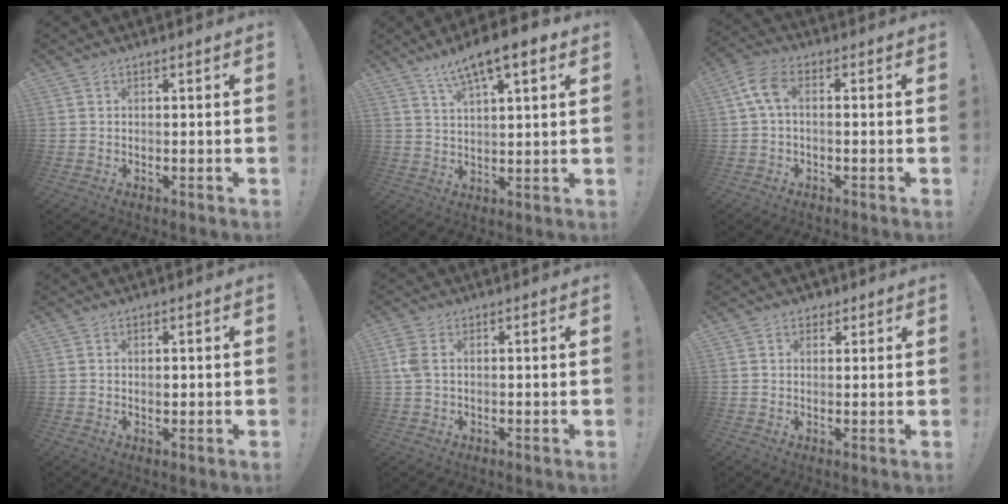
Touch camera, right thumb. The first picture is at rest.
{"total": 9.6, "force": [6.3, 2.2, 6.9], "torque": [-0.117, -0.029, 0.109]}
{"total": 6.7, "force": [0.9, 3.5, 5.6], "torque": [-0.122, 0.006, 0.021]}
{"total": 1.1, "force": [-0.1, 0.8, 0.7], "torque": [-0.004, 0.001, -0.004]}
{"total": 3.6, "force": [0.8, 2.1, 2.9], "torque": [-0.060, 0.002, 0.013]}
{"total": 2.9, "force": [1.6, 2.1, 1.0], "torque": [-0.007, -0.004, 0.028]}